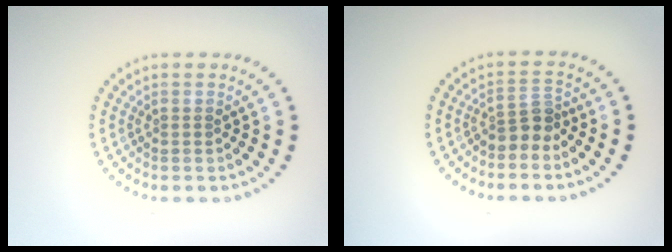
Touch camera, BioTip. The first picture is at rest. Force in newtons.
{"total": 2.3, "press": 1.8, "slide": 1.5}